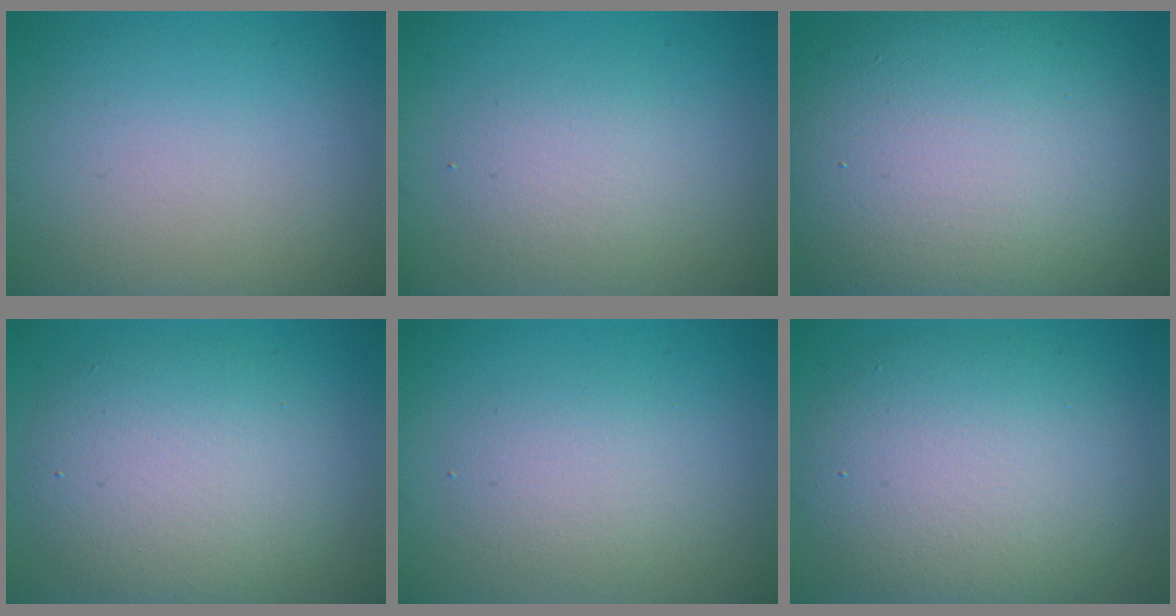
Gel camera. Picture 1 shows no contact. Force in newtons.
{"total": 2.5, "press": 2.5, "slide": 0.2}
{"total": 15.6, "press": 15.6, "slide": 1.1}
{"total": 6.5, "press": 6.5, "slide": 0.3}
{"total": 2.2, "press": 2.2, "slide": 0.2}
{"total": 8.5, "press": 8.5, "slide": 0.3}